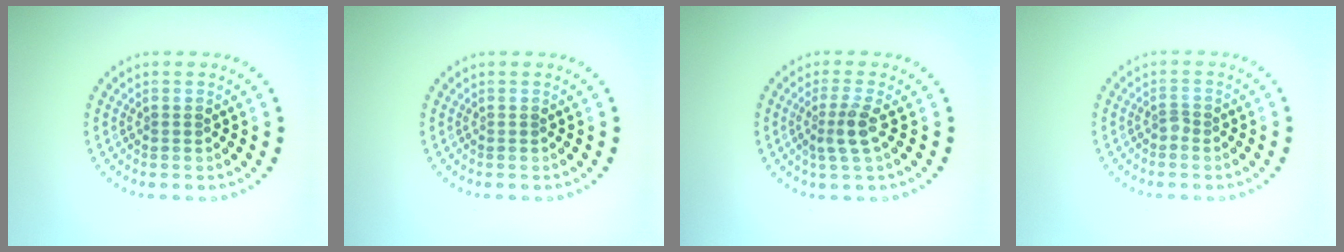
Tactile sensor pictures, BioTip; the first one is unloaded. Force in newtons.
{"total": 0.0}
{"total": 2.4, "press": 1.8, "slide": 1.5}
{"total": 0.8, "press": 0.5, "slide": 0.6}